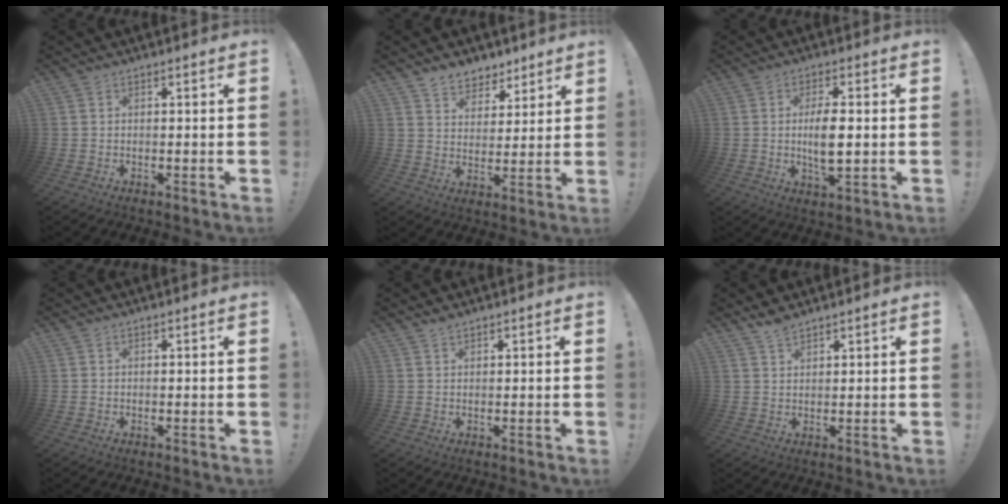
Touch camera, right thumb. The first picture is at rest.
{"total": 7.6, "force": [5.8, 4.8, 1.0], "torque": [-0.011, -0.046, 0.113]}
{"total": 15.0, "force": [-1.2, 6.9, 13.2], "torque": [-0.232, 0.005, -0.028]}
{"total": 0.0}
{"total": 1.2, "force": [1.1, 0.3, 0.4], "torque": [-0.004, -0.003, 0.020]}
{"total": 3.3, "force": [2.9, 0.9, 1.3], "torque": [-0.017, -0.020, 0.052]}